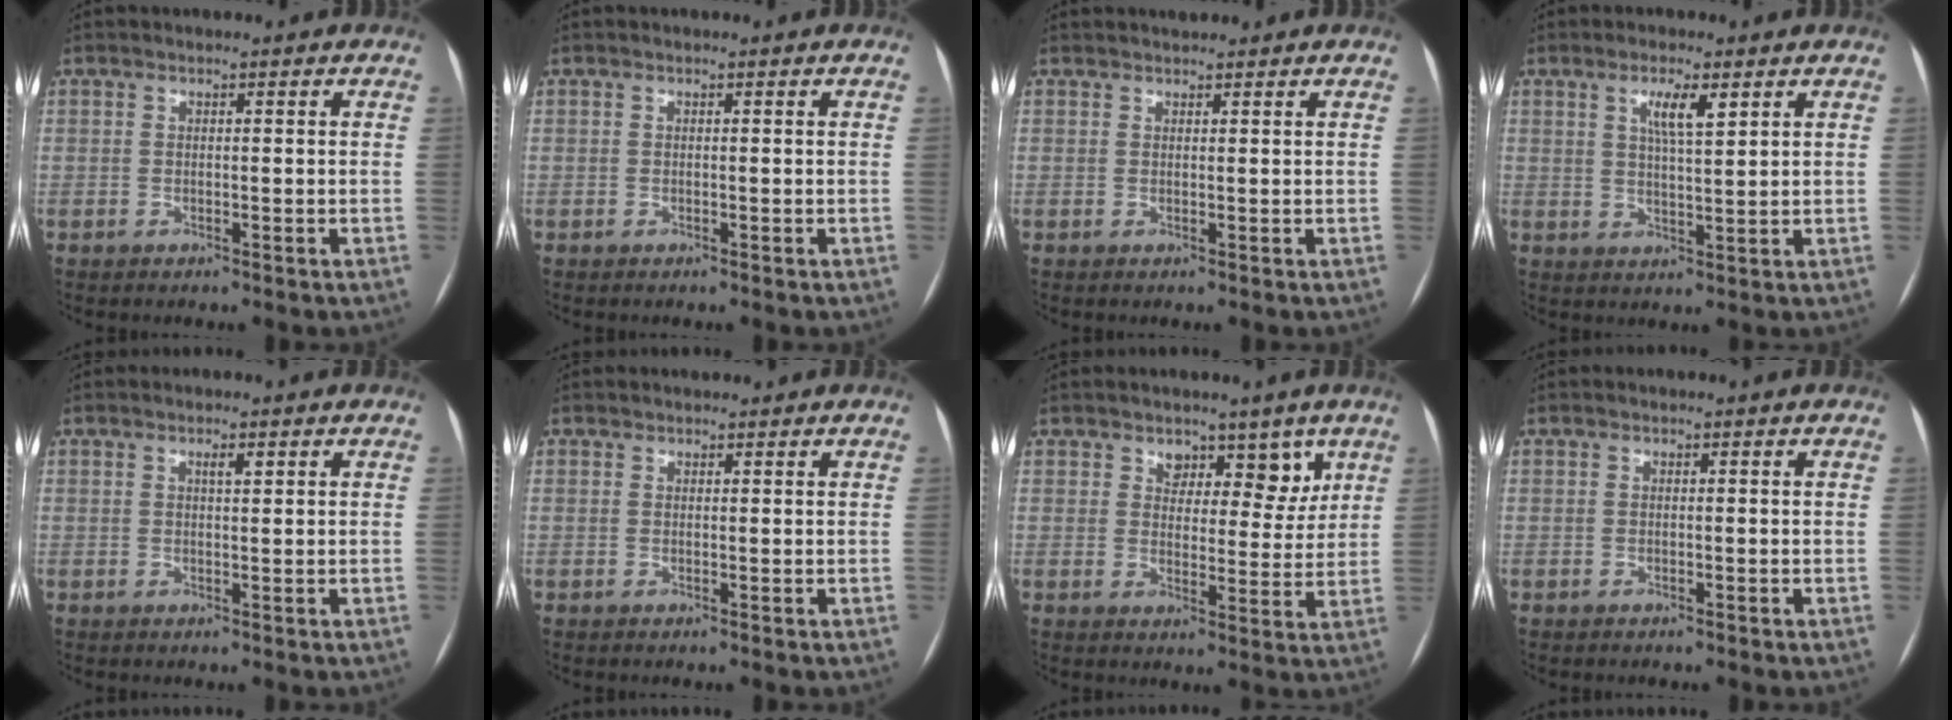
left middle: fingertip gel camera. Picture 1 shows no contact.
{"total": 0.0}
{"total": 1.8, "force": [1.7, 0.6, 0.4], "torque": [-0.005, 0.020, 0.027]}
{"total": 4.6, "force": [2.3, 0.6, 3.9], "torque": [-0.072, 0.000, 0.040]}
{"total": 1.3, "force": [0.7, 0.3, 1.1], "torque": [-0.019, 0.001, 0.010]}
{"total": 1.0, "force": [0.8, 0.6, 0.1], "torque": [-0.002, 0.004, 0.011]}
{"total": 5.9, "force": [4.1, 3.5, 2.5], "torque": [-0.009, 0.002, 0.059]}
{"total": 0.0}